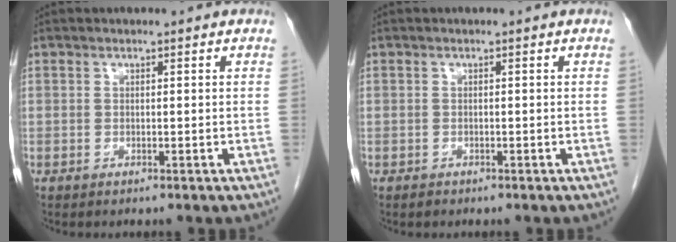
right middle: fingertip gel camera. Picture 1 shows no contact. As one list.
[{"total": 0.6, "force": [-0.4, 0.4, 0.1], "torque": [-0.005, 0.000, -0.007]}]